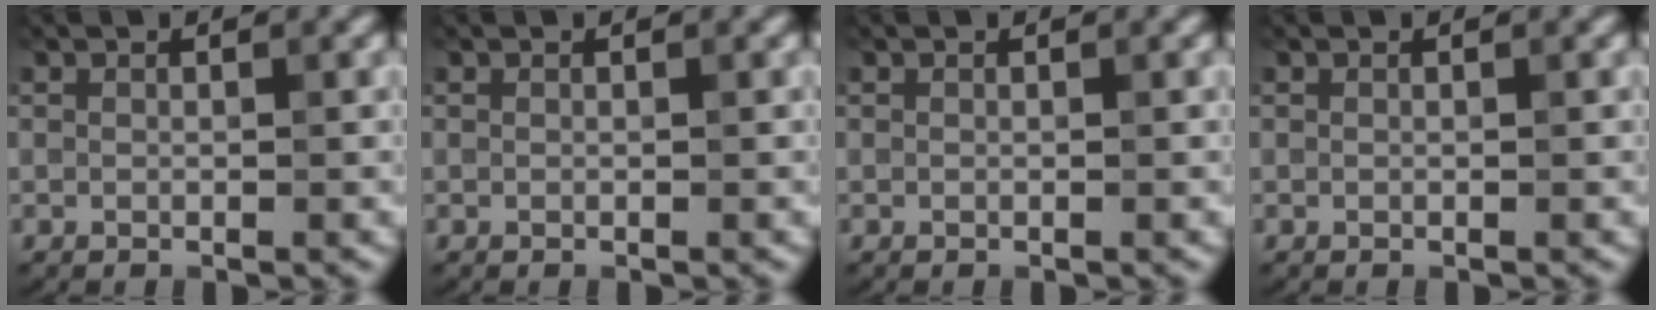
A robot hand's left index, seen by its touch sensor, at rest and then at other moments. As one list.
[{"total": 0.0}, {"total": 0.0}, {"total": 0.0}]